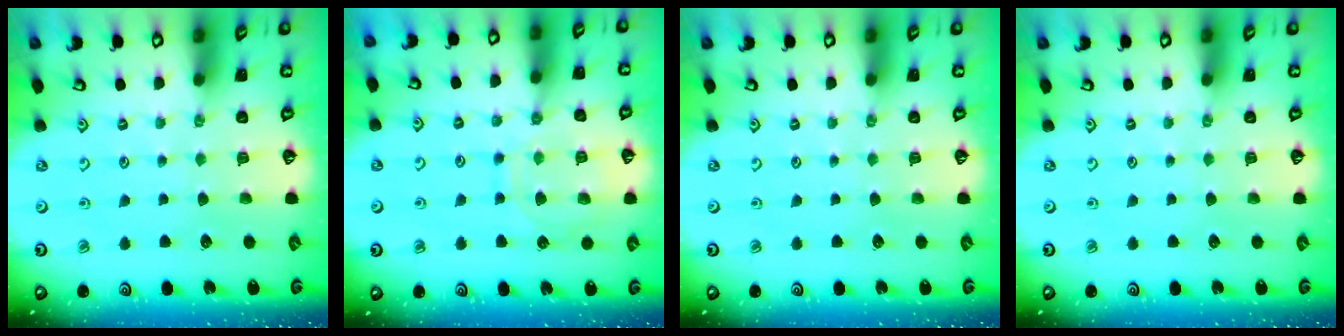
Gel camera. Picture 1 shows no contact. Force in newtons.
{"total": 11.7, "press": 11.7, "slide": 1.1}
{"total": 0.0}
{"total": 0.0}